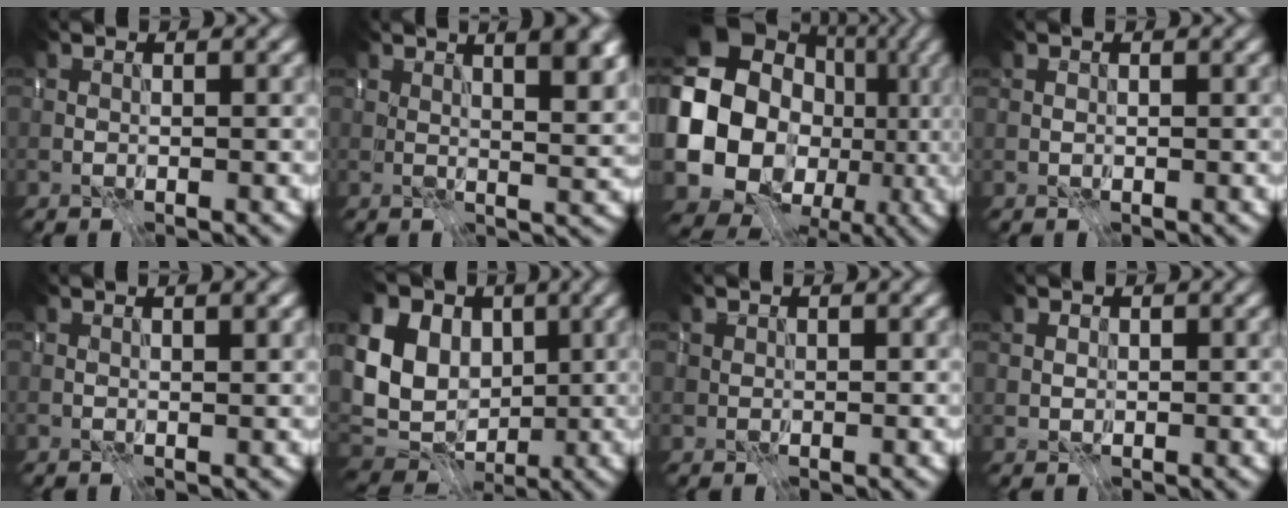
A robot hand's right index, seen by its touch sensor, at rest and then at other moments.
{"total": 7.6, "force": [3.7, 2.5, 6.1], "torque": [-0.052, 0.027, 0.037]}
{"total": 15.6, "force": [-1.1, 13.2, 8.1], "torque": [-0.155, -0.020, -0.017]}
{"total": 0.0}
{"total": 1.9, "force": [1.0, 0.3, 1.5], "torque": [-0.021, -0.001, 0.017]}
{"total": 14.0, "force": [3.3, 11.3, 7.6], "torque": [-0.171, 0.031, 0.041]}
{"total": 0.7, "force": [0.5, 0.5, 0.0], "torque": [0.001, -0.001, 0.011]}
{"total": 0.8, "force": [0.3, 0.8, 0.1], "torque": [-0.001, -0.004, 0.009]}